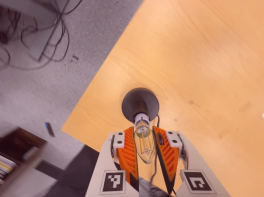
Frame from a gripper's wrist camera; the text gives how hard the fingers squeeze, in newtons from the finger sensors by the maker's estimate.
{"total": 11.3, "left": 10.2, "right": 12.4}